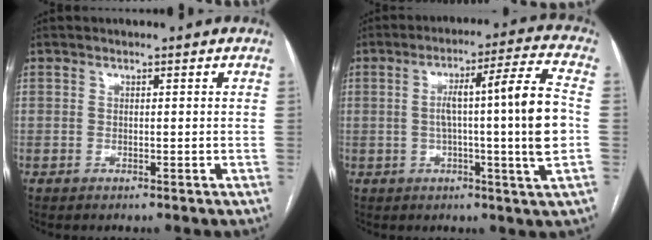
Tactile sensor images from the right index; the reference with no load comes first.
{"total": 13.8, "force": [-0.6, -1.3, 13.8], "torque": [-0.221, 0.008, -0.015]}